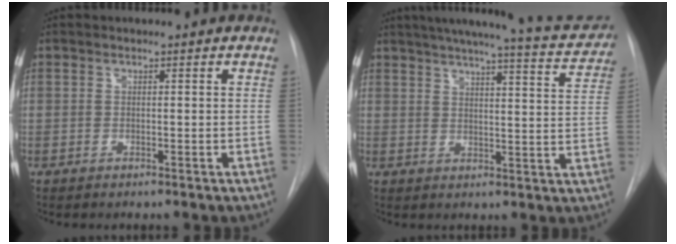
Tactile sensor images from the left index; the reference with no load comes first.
{"total": 19.2, "force": [17.2, 2.0, 8.2], "torque": [-0.116, -0.023, 0.204]}